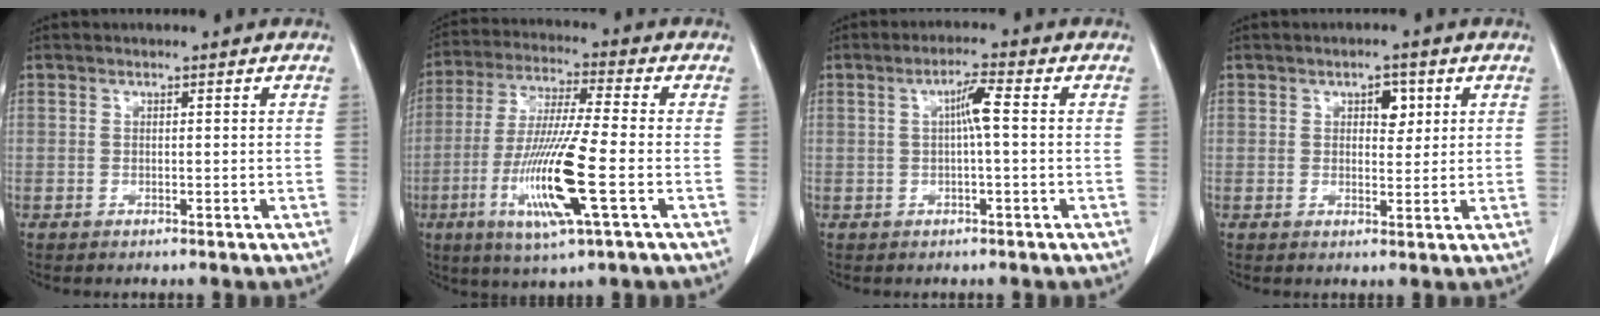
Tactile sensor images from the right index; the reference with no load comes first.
{"total": 14.4, "force": [-4.3, 0.3, 13.8], "torque": [-0.281, -0.022, -0.082]}
{"total": 3.6, "force": [0.4, 0.2, 3.5], "torque": [-0.063, 0.009, 0.006]}
{"total": 3.1, "force": [1.3, 1.8, 2.2], "torque": [-0.029, 0.003, 0.019]}